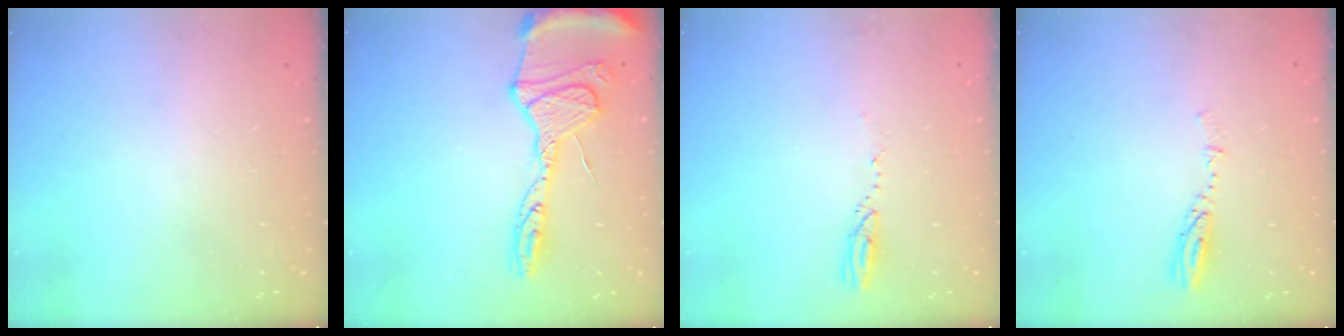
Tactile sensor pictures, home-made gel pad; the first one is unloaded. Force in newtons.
{"total": 19.3, "press": 19.2, "slide": 1.8}
{"total": 2.9, "press": 2.9, "slide": 0.4}
{"total": 3.8, "press": 3.7, "slide": 0.2}